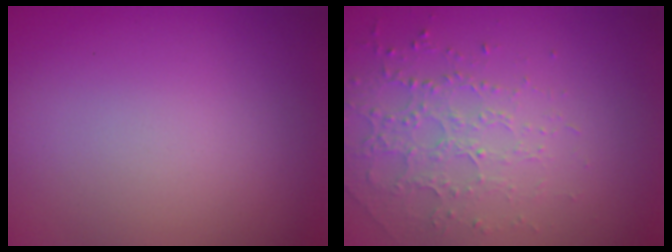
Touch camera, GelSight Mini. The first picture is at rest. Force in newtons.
{"total": 2.1, "press": 1.9, "slide": 0.9}